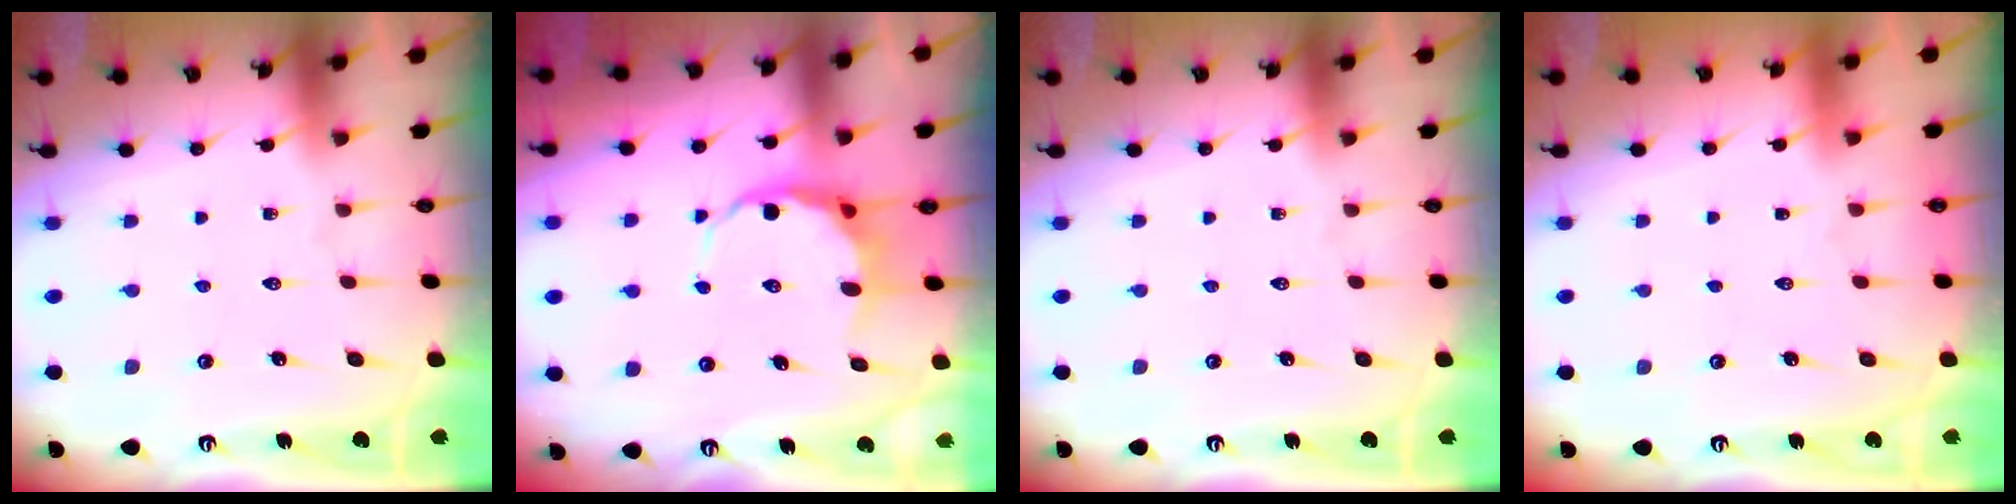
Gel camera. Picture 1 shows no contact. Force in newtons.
{"total": 7.4, "press": 7.1, "slide": 1.9}
{"total": 0.0}
{"total": 1.6, "press": 1.6, "slide": 0.1}